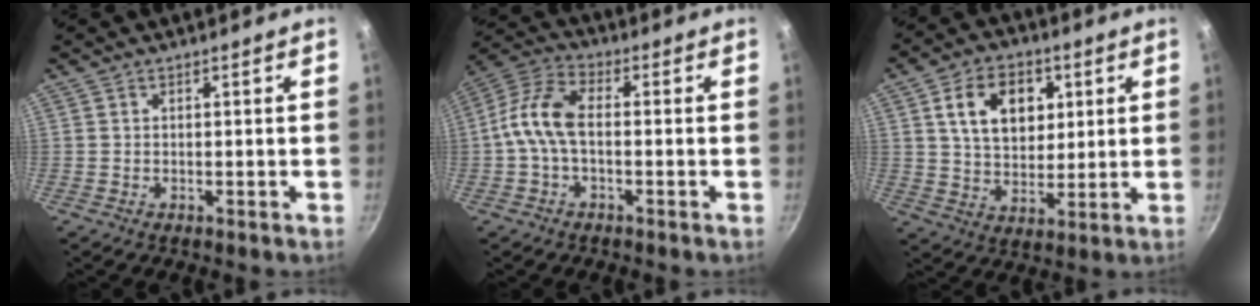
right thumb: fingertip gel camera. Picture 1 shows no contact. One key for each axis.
{"total": 9.1, "fx": -1.1, "fy": 5.0, "fz": 7.5, "tx": -0.154, "ty": 0.038, "tz": -0.038}
{"total": 13.0, "fx": 4.1, "fy": 9.1, "fz": 8.4, "tx": -0.104, "ty": -0.007, "tz": 0.066}